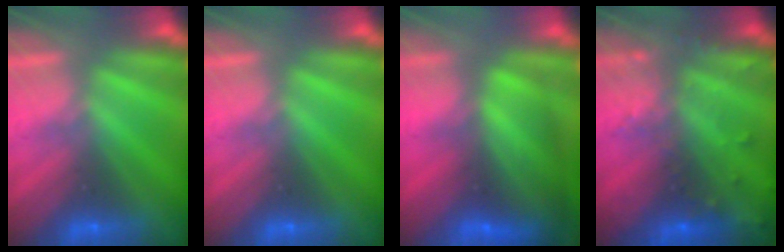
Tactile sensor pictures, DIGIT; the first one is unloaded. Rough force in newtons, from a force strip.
{"total": 0.0}
{"total": 8.2}
{"total": 6.8}